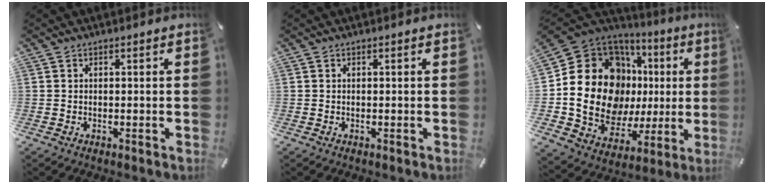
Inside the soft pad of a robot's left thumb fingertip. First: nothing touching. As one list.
[{"total": 0.0}, {"total": 22.5, "force": [2.9, 17.2, 14.1], "torque": [-0.254, -0.043, 0.070]}]